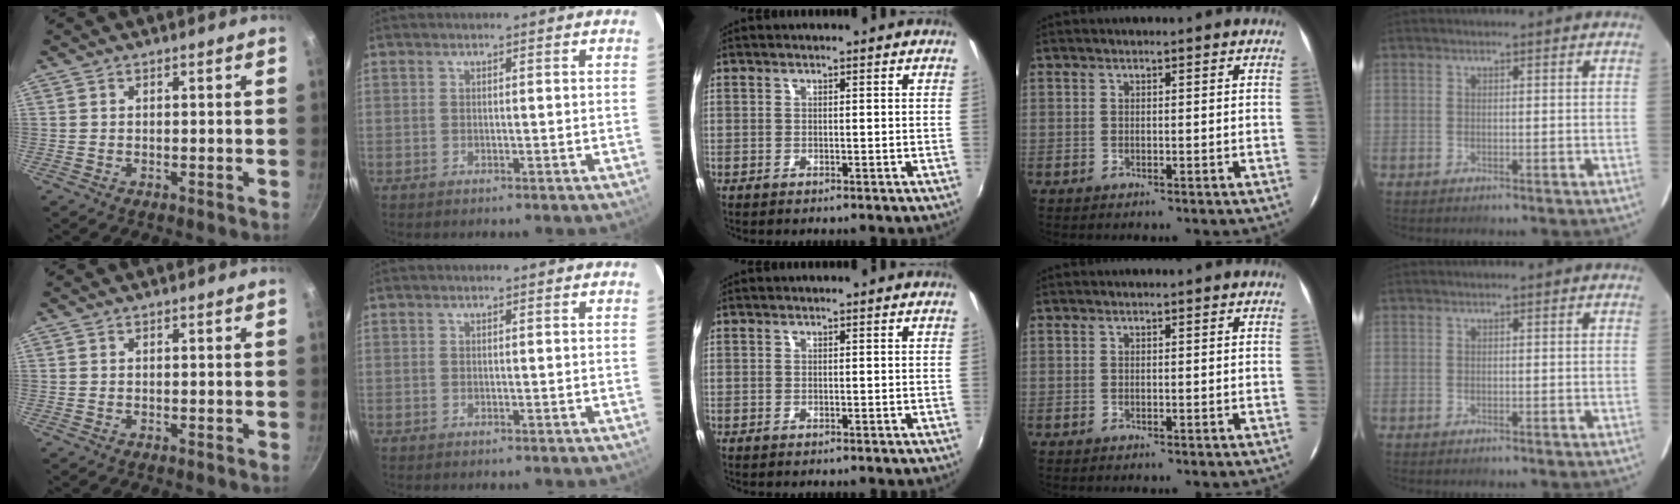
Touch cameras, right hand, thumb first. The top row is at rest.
{}